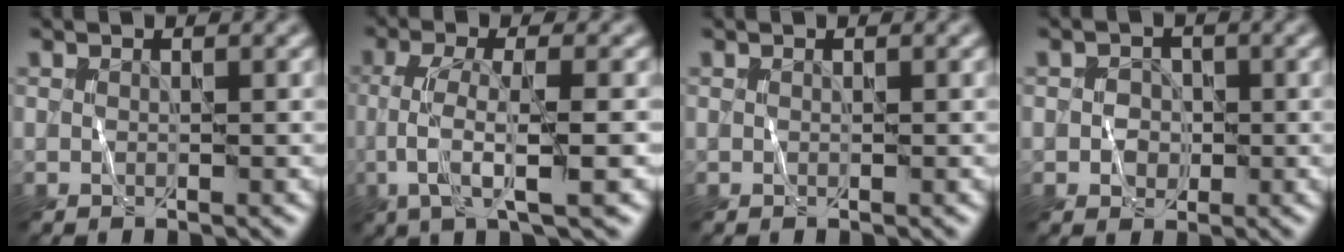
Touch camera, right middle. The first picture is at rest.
{"total": 4.5, "force": [-1.1, 0.9, 4.3], "torque": [-0.077, 0.007, -0.023]}
{"total": 0.0}
{"total": 1.4, "force": [-0.2, 1.4, 0.2], "torque": [0.004, 0.006, -0.006]}